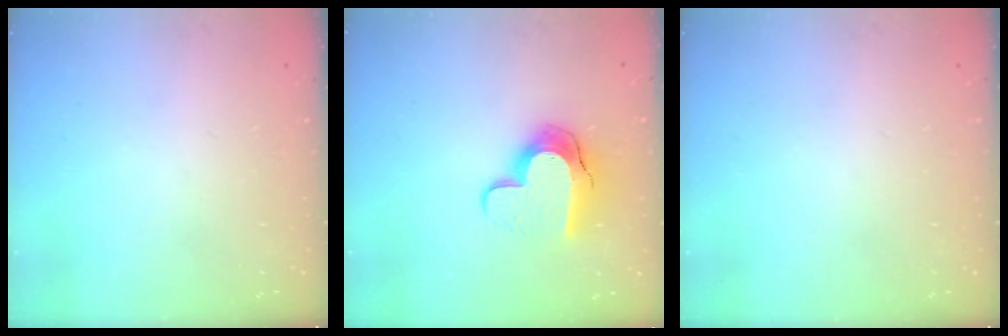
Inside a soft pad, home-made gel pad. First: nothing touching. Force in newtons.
{"total": 12.7, "press": 12.7, "slide": 0.9}
{"total": 0.0}